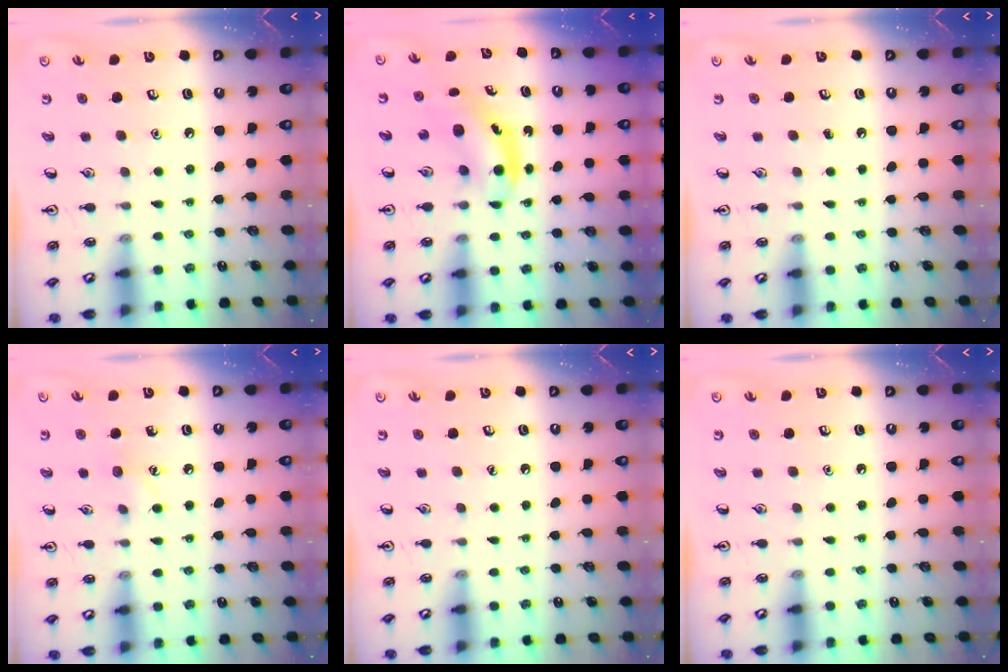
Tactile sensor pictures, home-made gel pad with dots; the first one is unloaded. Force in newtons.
{"total": 5.1, "press": 5.0, "slide": 0.9}
{"total": 0.0}
{"total": 4.9, "press": 4.7, "slide": 1.5}
{"total": 0.0}
{"total": 0.0}